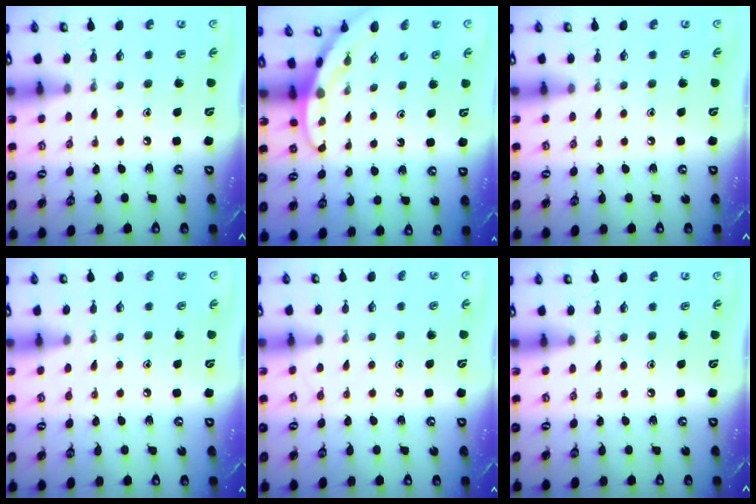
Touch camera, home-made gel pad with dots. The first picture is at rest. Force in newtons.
{"total": 3.0, "press": 3.0, "slide": 0.1}
{"total": 0.0}
{"total": 4.2, "press": 4.2, "slide": 0.6}
{"total": 5.4, "press": 5.4, "slide": 0.7}
{"total": 0.0}